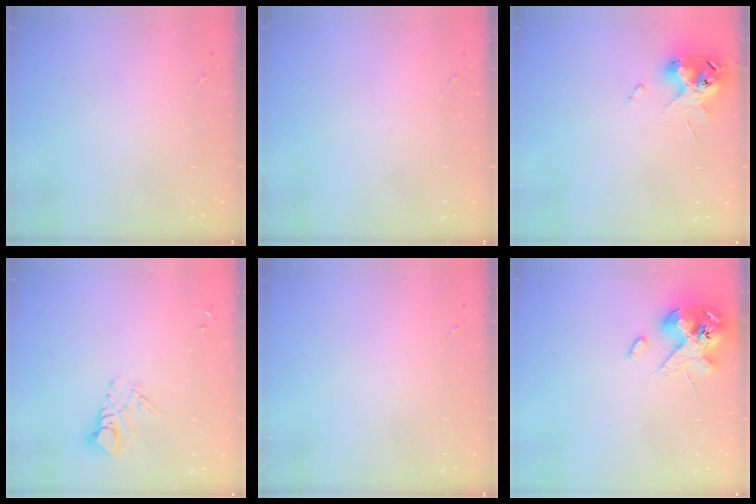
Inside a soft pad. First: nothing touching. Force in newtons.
{"total": 0.0}
{"total": 12.6, "press": 12.5, "slide": 1.7}
{"total": 7.5, "press": 7.5, "slide": 0.7}
{"total": 0.0}
{"total": 14.1, "press": 13.9, "slide": 2.5}